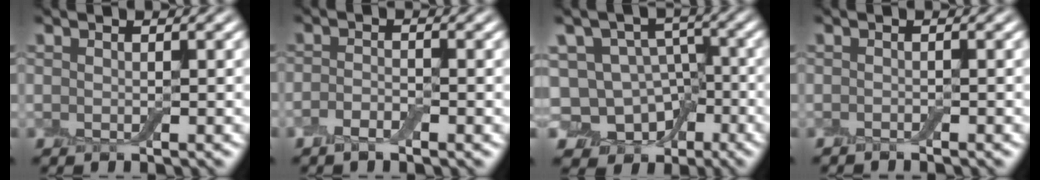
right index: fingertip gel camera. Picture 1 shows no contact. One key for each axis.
{"total": 1.9, "fx": -1.0, "fy": 0.6, "fz": 1.4, "tx": -0.029, "ty": 0.000, "tz": -0.023}
{"total": 7.9, "fx": -4.0, "fy": 6.4, "fz": 2.4, "tx": -0.020, "ty": 0.011, "tz": -0.077}
{"total": 0.7, "fx": -0.7, "fy": -0.2, "fz": 0.0, "tx": 0.001, "ty": -0.002, "tz": -0.012}